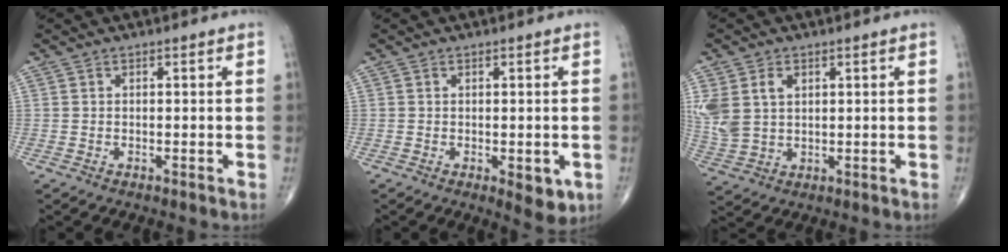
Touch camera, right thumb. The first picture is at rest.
{"total": 4.8, "force": [-1.3, 2.1, 4.1], "torque": [-0.038, -0.008, -0.011]}
{"total": 8.7, "force": [2.6, 6.0, 5.8], "torque": [-0.124, 0.001, 0.064]}